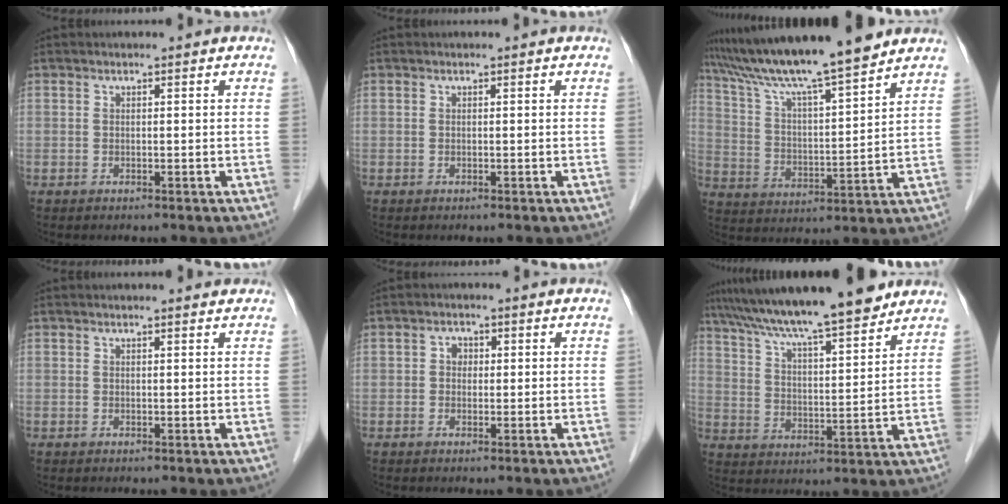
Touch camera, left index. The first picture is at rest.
{"total": 0.0}
{"total": 16.4, "force": [14.2, -0.2, 8.2], "torque": [-0.145, 0.009, 0.239]}
{"total": 1.7, "force": [1.7, 0.2, 0.4], "torque": [-0.014, 0.006, 0.016]}
{"total": 1.6, "force": [0.2, 1.4, 0.8], "torque": [-0.010, 0.005, -0.001]}
{"total": 17.6, "force": [15.0, 1.3, 9.2], "torque": [-0.155, 0.019, 0.239]}